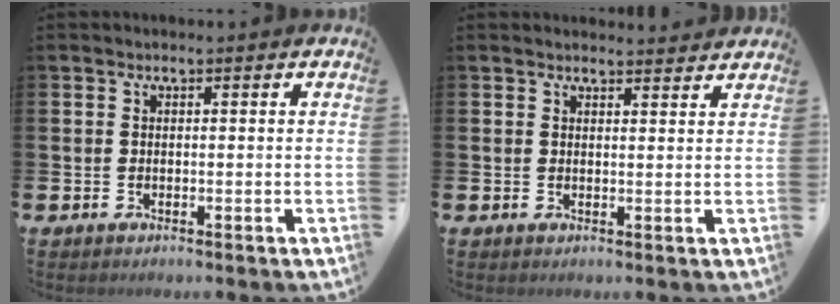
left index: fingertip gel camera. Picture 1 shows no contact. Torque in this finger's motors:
{"motor_torque": [0.22, -1.07, 0.17, 0.04]}